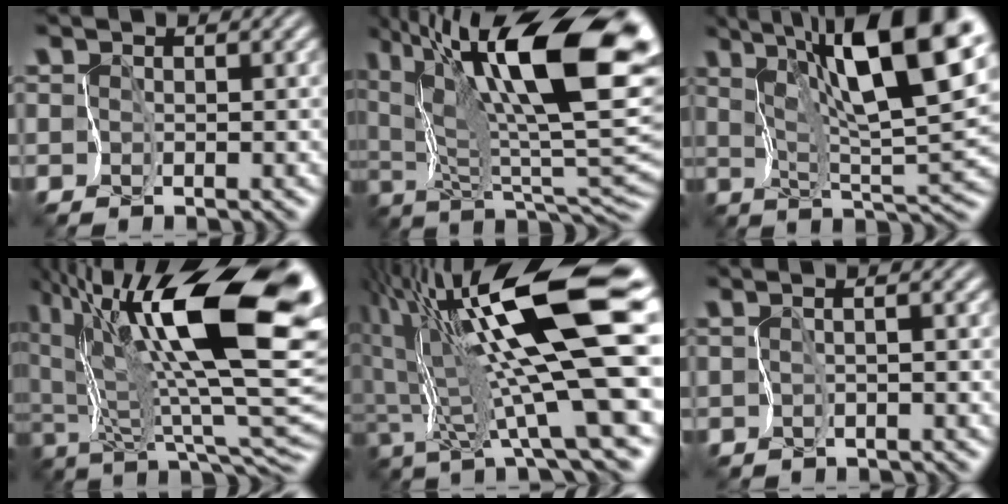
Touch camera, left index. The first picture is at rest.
{"total": 17.0, "force": [7.1, 3.8, 14.9], "torque": [-0.239, 0.025, 0.129]}
{"total": 13.1, "force": [6.7, 2.3, 11.0], "torque": [-0.182, 0.007, 0.114]}
{"total": 17.2, "force": [7.4, 4.4, 14.9], "torque": [-0.259, 0.028, 0.140]}
{"total": 16.2, "force": [4.6, 1.8, 15.5], "torque": [-0.288, 0.005, 0.091]}
{"total": 0.7, "force": [-0.5, -0.4, 0.3], "torque": [-0.012, -0.002, -0.006]}